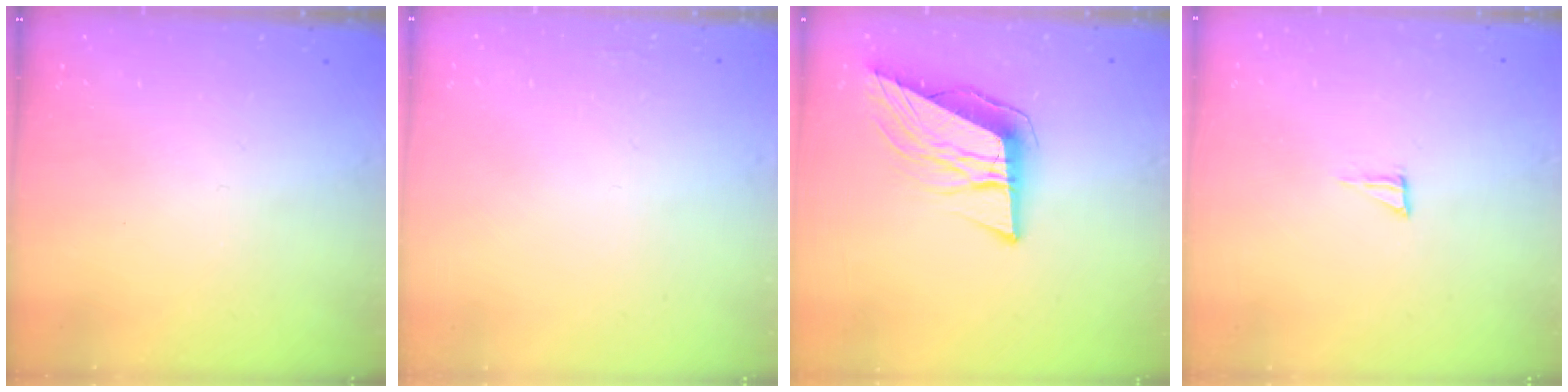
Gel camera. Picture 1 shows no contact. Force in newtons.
{"total": 0.9, "press": 0.9, "slide": 0.1}
{"total": 11.7, "press": 11.2, "slide": 3.6}
{"total": 2.9, "press": 2.9, "slide": 0.2}